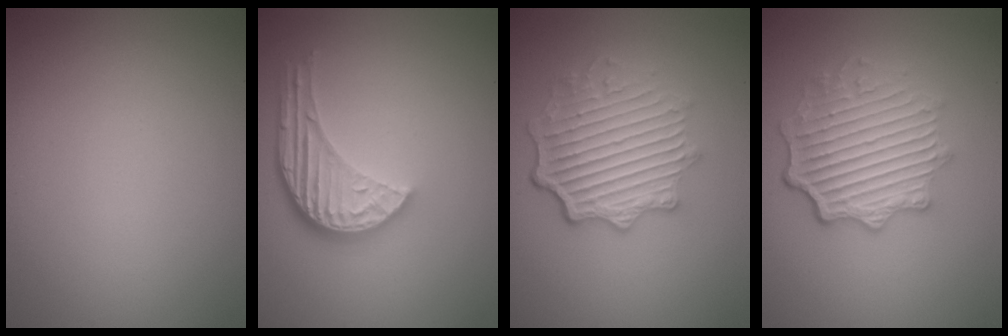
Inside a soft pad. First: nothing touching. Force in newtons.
{"total": 4.7, "press": 3.7, "slide": 3.0}
{"total": 6.0, "press": 4.5, "slide": 4.0}
{"total": 6.0, "press": 4.5, "slide": 4.0}